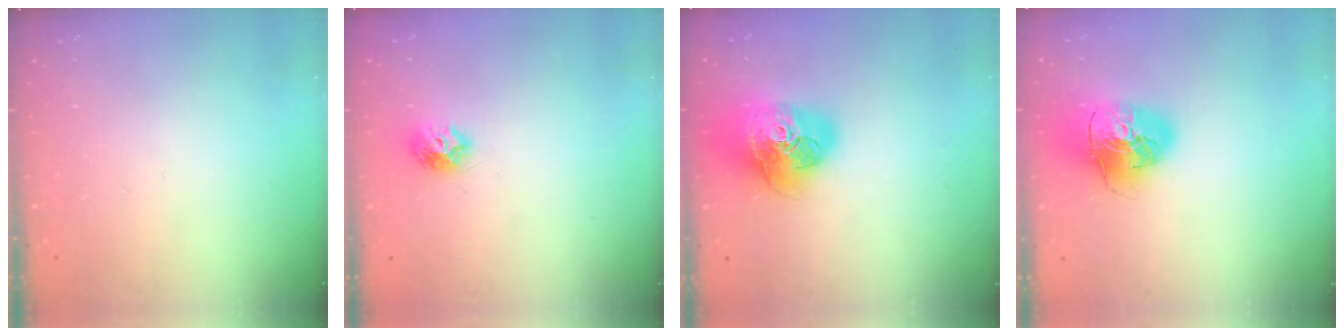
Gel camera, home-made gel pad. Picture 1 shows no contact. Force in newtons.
{"total": 8.0, "press": 8.0, "slide": 0.5}
{"total": 21.4, "press": 21.3, "slide": 2.3}
{"total": 17.5, "press": 17.3, "slide": 2.6}